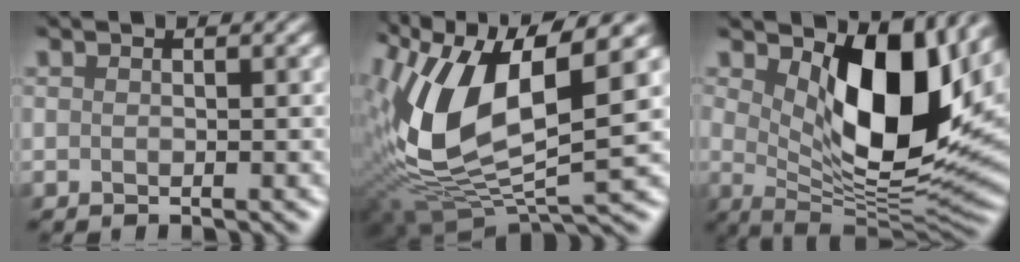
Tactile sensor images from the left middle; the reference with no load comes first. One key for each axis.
{"total": 10.9, "fx": 2.4, "fy": 5.1, "fz": 9.3, "tx": -0.200, "ty": 0.000, "tz": 0.050}
{"total": 10.8, "fx": 3.1, "fy": 4.8, "fz": 9.1, "tx": -0.133, "ty": -0.005, "tz": 0.060}